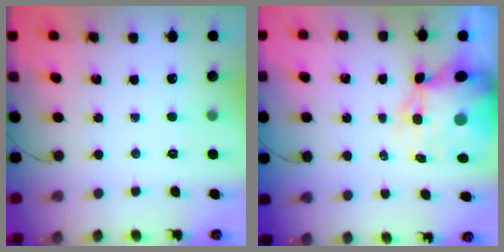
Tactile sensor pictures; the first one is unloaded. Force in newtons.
{"total": 11.4, "press": 11.1, "slide": 2.7}